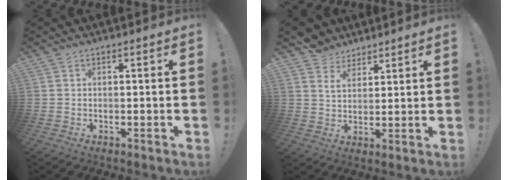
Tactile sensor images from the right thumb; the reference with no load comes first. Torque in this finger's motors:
{"motor_torque": [-0.83, 0.39, -0.99, 0.79, -0.02]}